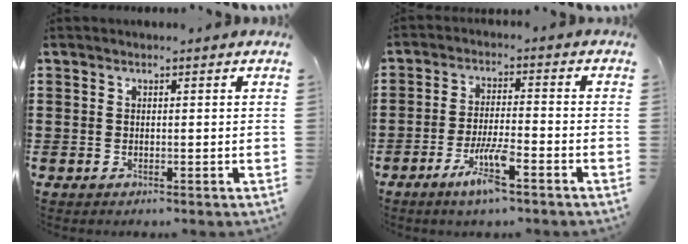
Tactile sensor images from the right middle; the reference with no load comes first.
{"total": 6.3, "force": [-3.7, 0.9, 5.0], "torque": [-0.099, -0.007, -0.066]}